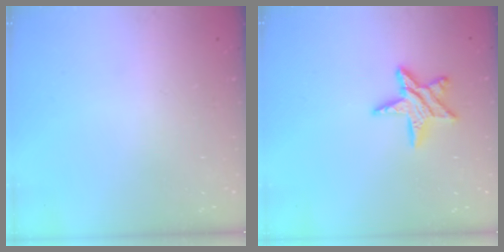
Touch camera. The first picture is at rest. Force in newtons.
{"total": 9.9, "press": 9.9, "slide": 0.5}